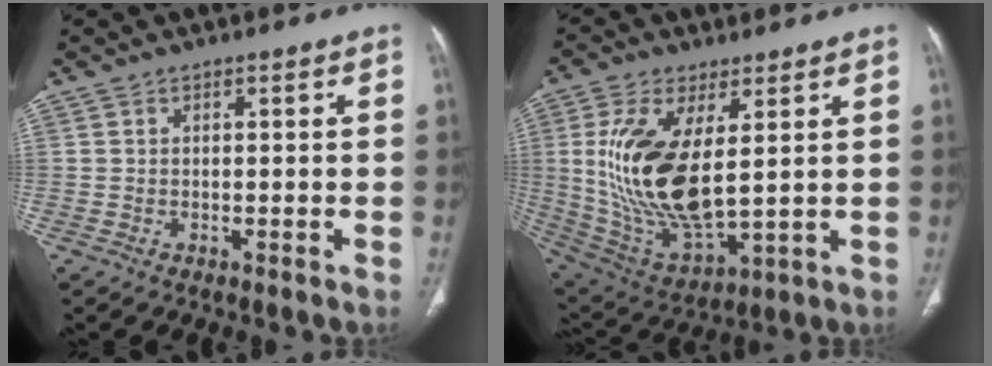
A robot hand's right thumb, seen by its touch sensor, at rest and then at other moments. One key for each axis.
{"total": 18.8, "fx": 3.2, "fy": 8.3, "fz": 16.5, "tx": -0.334, "ty": -0.025, "tz": 0.078}